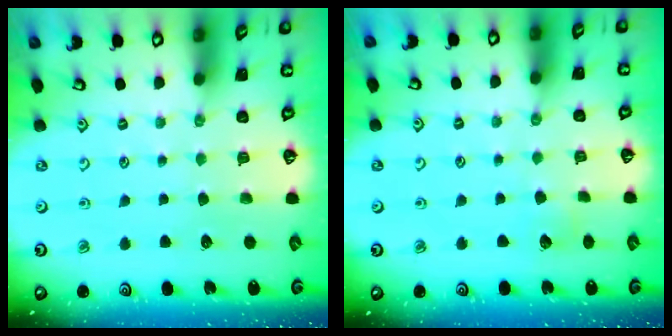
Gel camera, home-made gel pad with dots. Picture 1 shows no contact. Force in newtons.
{"total": 3.3, "press": 3.3, "slide": 0.5}